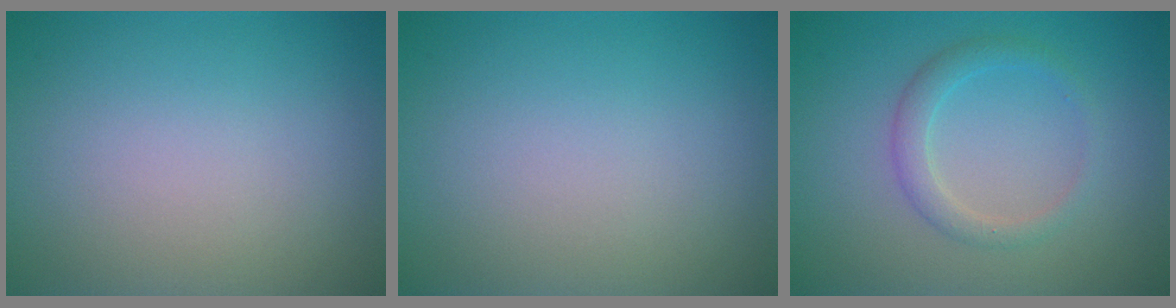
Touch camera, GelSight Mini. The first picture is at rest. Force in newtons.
{"total": 0.0}
{"total": 2.1, "press": 2.1, "slide": 0.1}